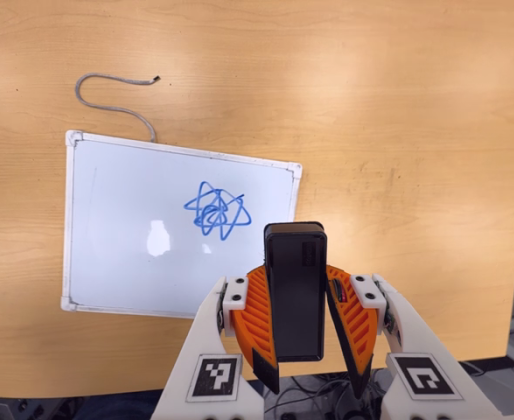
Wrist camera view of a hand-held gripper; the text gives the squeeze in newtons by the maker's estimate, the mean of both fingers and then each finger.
{"total": 6.7, "left": 6.4, "right": 6.9}